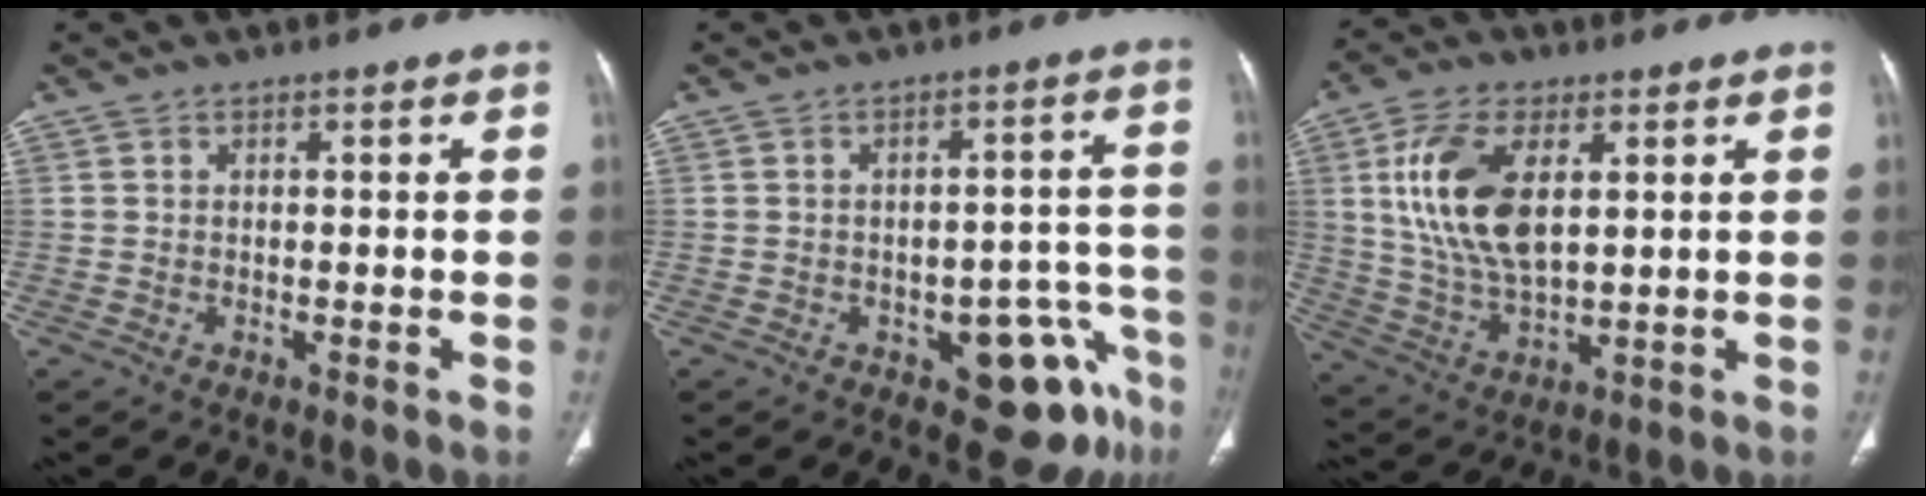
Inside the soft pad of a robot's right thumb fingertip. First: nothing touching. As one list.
[{"total": 10.9, "force": [-5.9, 5.2, 7.6], "torque": [-0.050, 0.042, -0.069]}, {"total": 14.8, "force": [3.8, 7.7, 12.0], "torque": [-0.235, -0.014, 0.078]}]